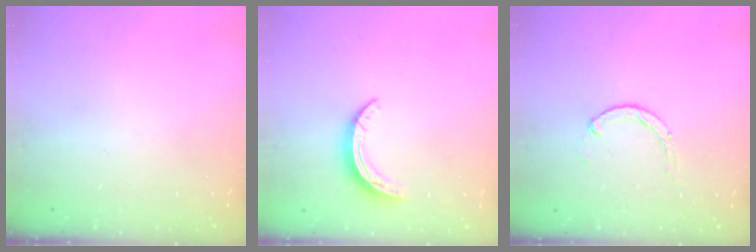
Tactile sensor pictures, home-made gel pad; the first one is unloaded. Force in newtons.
{"total": 6.3, "press": 6.3, "slide": 0.6}
{"total": 0.0}